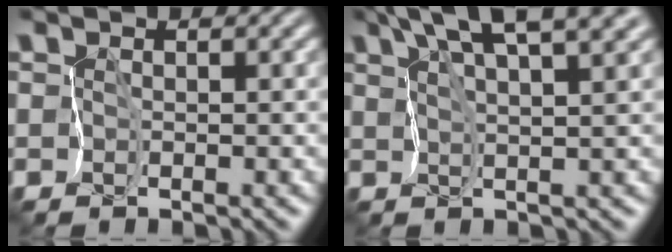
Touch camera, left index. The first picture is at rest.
{"total": 8.2, "force": [5.9, 1.5, 5.5], "torque": [-0.103, 0.023, 0.089]}